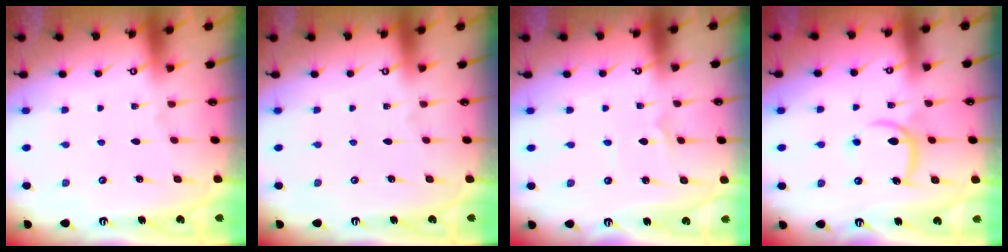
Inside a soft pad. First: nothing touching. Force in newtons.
{"total": 0.0}
{"total": 1.1, "press": 1.1, "slide": 0.1}
{"total": 9.0, "press": 9.0, "slide": 0.5}